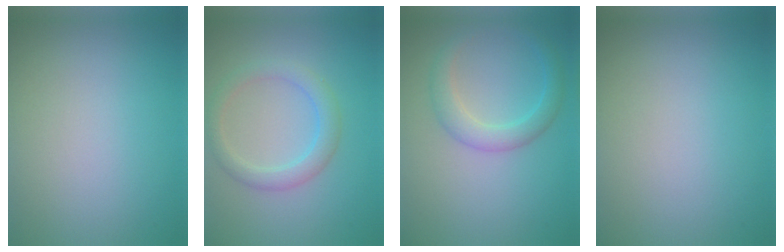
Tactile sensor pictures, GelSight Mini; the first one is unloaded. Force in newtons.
{"total": 2.7, "press": 2.7, "slide": 0.1}
{"total": 2.7, "press": 2.7, "slide": 0.1}
{"total": 0.0}